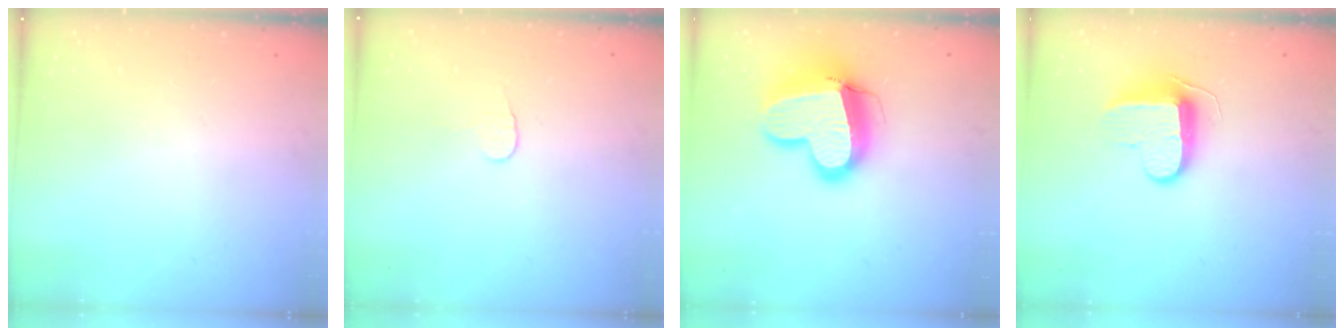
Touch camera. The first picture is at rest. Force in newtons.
{"total": 3.9, "press": 3.9, "slide": 0.4}
{"total": 16.2, "press": 16.0, "slide": 2.1}
{"total": 10.5, "press": 10.4, "slide": 1.0}